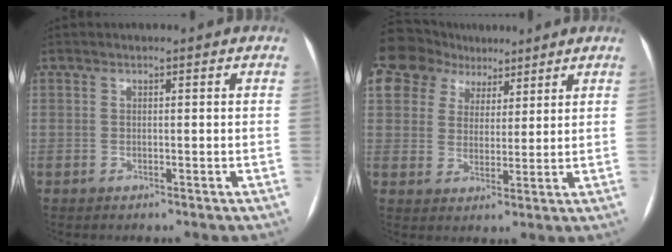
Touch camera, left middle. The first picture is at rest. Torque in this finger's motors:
{"motor_torque": [2.14, 0.00, 1.06, 0.21]}